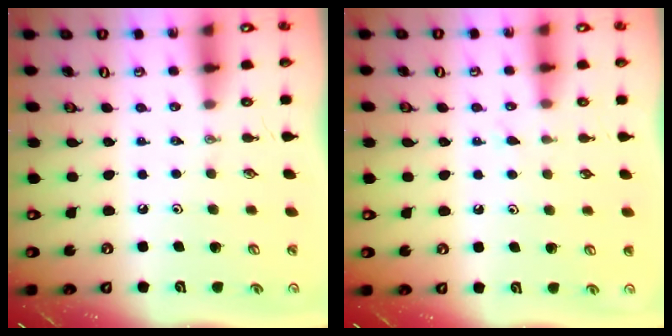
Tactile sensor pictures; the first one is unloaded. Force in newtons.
{"total": 5.7, "press": 5.6, "slide": 0.8}